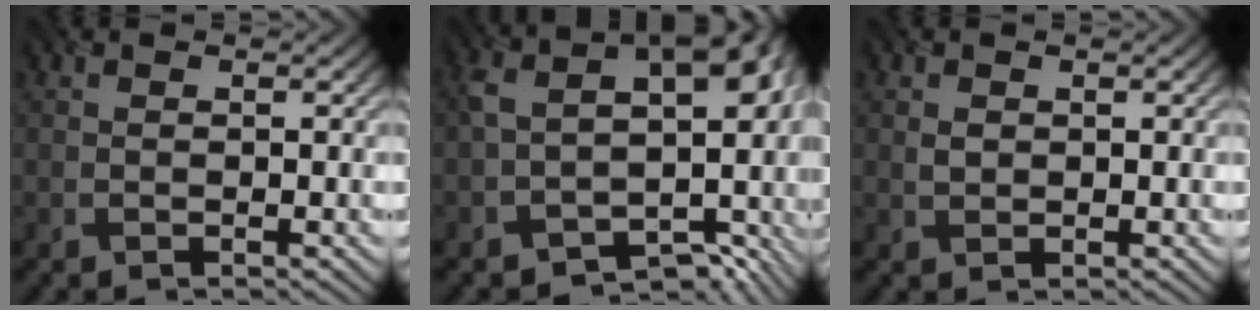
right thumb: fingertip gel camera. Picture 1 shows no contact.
{"total": 12.4, "force": [-2.0, 8.0, 9.2], "torque": [-0.138, -0.038, -0.009]}
{"total": 1.3, "force": [0.4, 1.0, 0.7], "torque": [-0.018, 0.000, 0.008]}